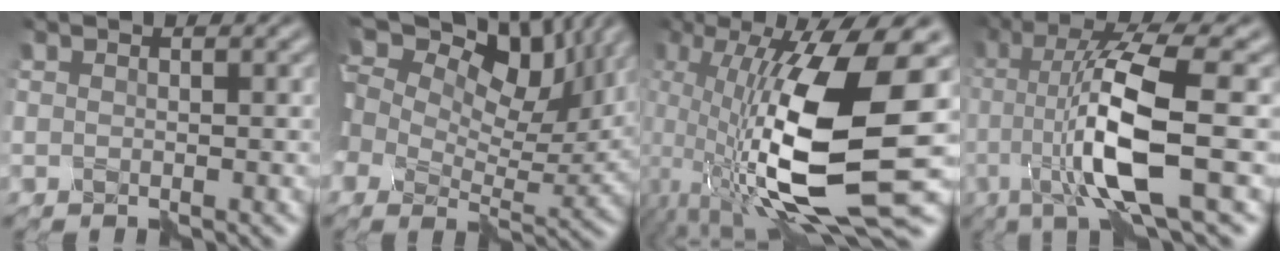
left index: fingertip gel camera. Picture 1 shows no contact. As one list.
[{"total": 15.7, "force": [7.9, 8.3, 10.7], "torque": [-0.242, 0.041, 0.112]}, {"total": 14.0, "force": [-2.9, 4.0, 13.1], "torque": [-0.250, -0.010, -0.054]}, {"total": 8.9, "force": [-1.2, 1.9, 8.6], "torque": [-0.134, 0.004, -0.025]}]